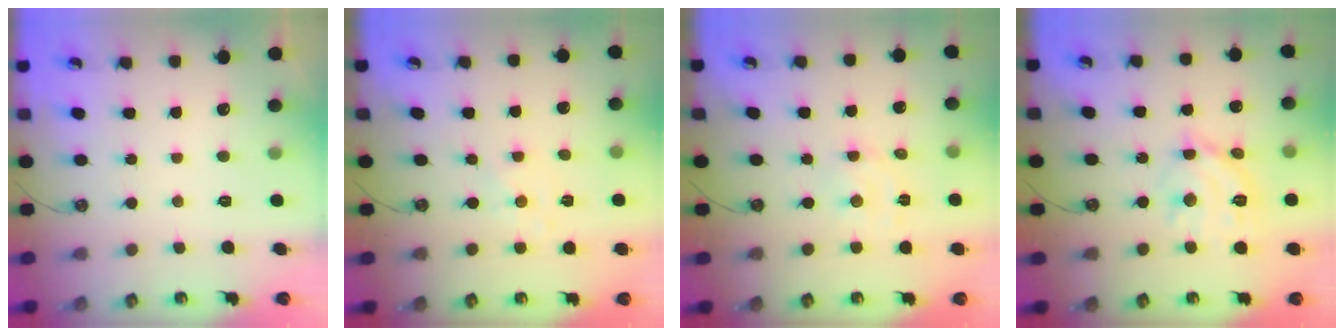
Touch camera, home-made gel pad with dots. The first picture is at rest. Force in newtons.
{"total": 1.1, "press": 1.1, "slide": 0.2}
{"total": 2.7, "press": 2.7, "slide": 0.1}
{"total": 14.5, "press": 14.4, "slide": 1.3}